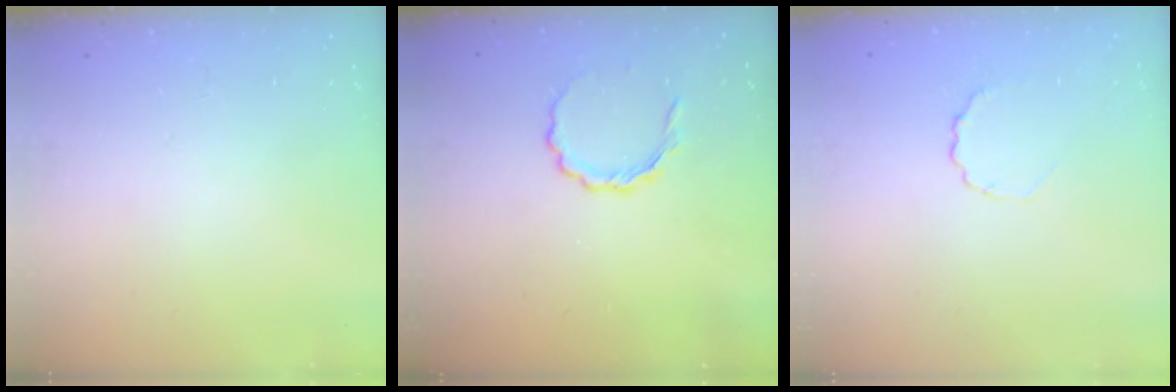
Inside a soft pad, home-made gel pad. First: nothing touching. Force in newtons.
{"total": 4.8, "press": 4.6, "slide": 1.2}
{"total": 2.6, "press": 2.3, "slide": 1.0}